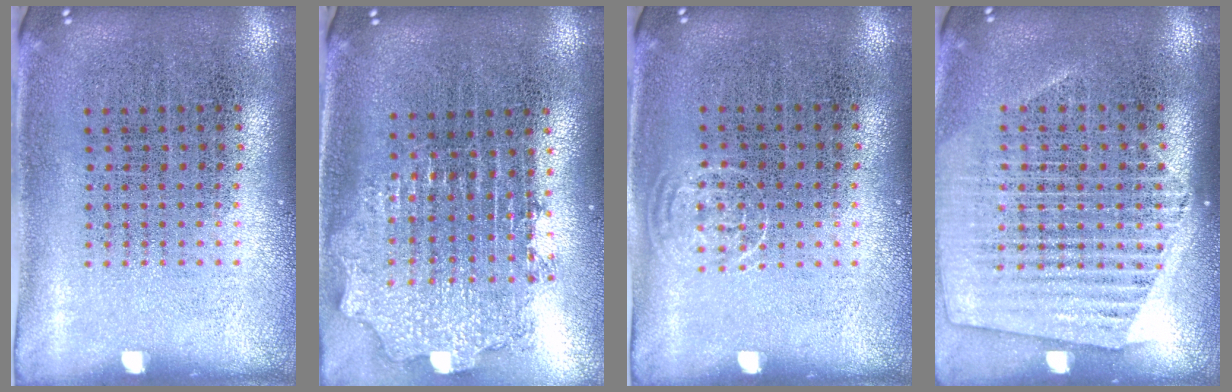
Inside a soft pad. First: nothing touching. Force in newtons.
{"total": 2.0, "press": 1.5, "slide": 1.3}
{"total": 0.6, "press": 0.4, "slide": 0.4}
{"total": 1.4, "press": 1.3, "slide": 0.5}